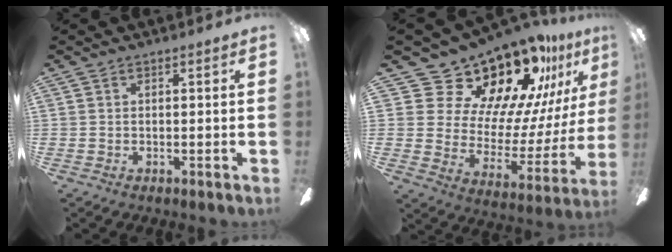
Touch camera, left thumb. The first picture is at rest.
{"total": 22.5, "force": [19.2, 9.1, 7.3], "torque": [-0.125, -0.151, 0.350]}